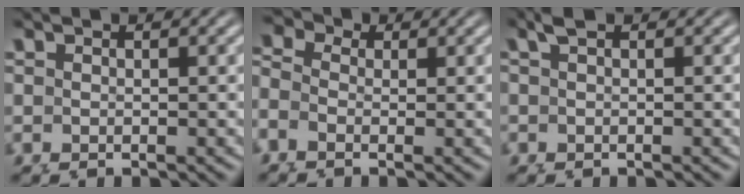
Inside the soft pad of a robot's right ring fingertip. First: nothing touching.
{"total": 4.5, "force": [1.0, 3.8, 2.2], "torque": [-0.052, 0.000, 0.003]}
{"total": 1.1, "force": [0.6, -0.5, 0.7], "torque": [-0.009, 0.007, 0.007]}